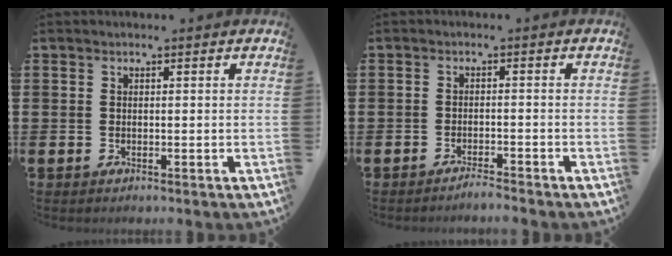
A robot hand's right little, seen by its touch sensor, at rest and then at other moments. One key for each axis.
{"total": 1.6, "fx": -1.6, "fy": -0.1, "fz": 0.3, "tx": -0.007, "ty": 0.001, "tz": -0.030}